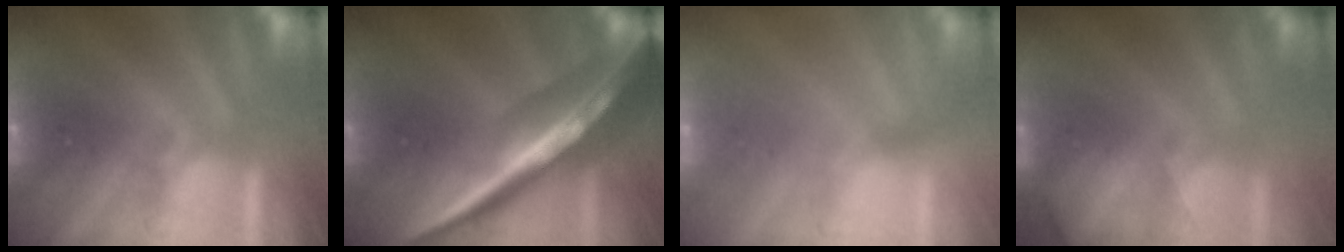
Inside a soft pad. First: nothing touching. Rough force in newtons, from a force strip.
{"total": 7.2}
{"total": 2.5}
{"total": 2.1}